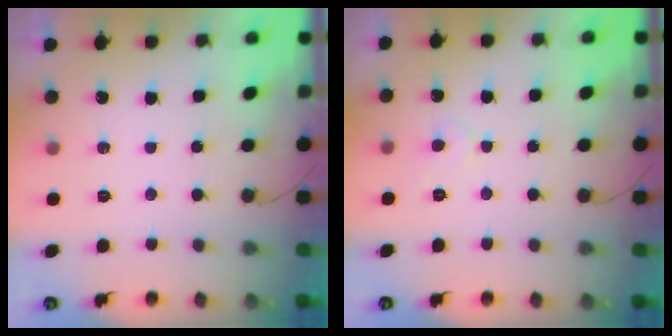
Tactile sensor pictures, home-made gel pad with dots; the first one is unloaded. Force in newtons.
{"total": 3.7, "press": 3.6, "slide": 0.5}